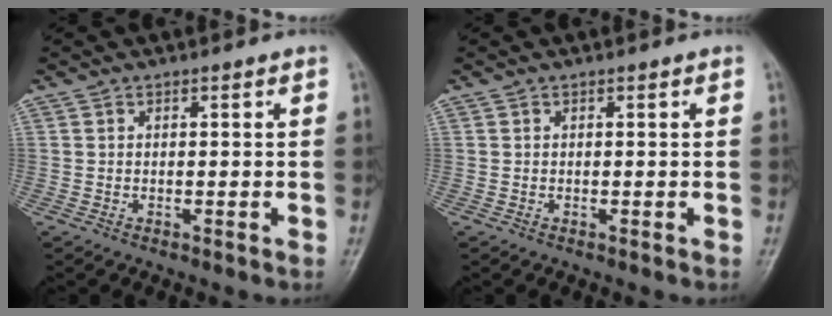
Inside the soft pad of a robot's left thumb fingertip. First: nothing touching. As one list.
[{"total": 0.0}]